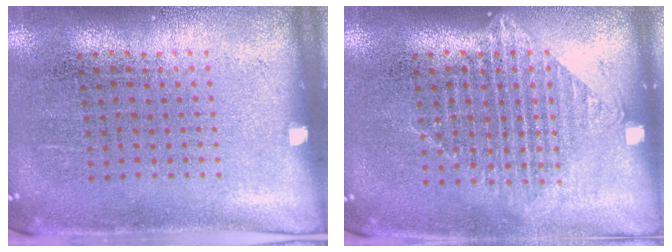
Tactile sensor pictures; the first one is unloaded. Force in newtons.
{"total": 1.2, "press": 1.1, "slide": 0.5}